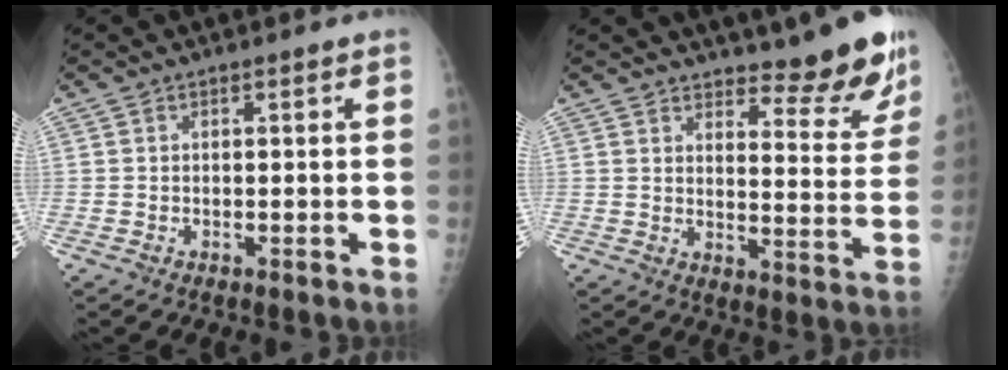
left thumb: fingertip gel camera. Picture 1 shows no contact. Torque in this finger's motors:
{"motor_torque": [0.08, 0.17, 0.05, -0.32, 0.03]}